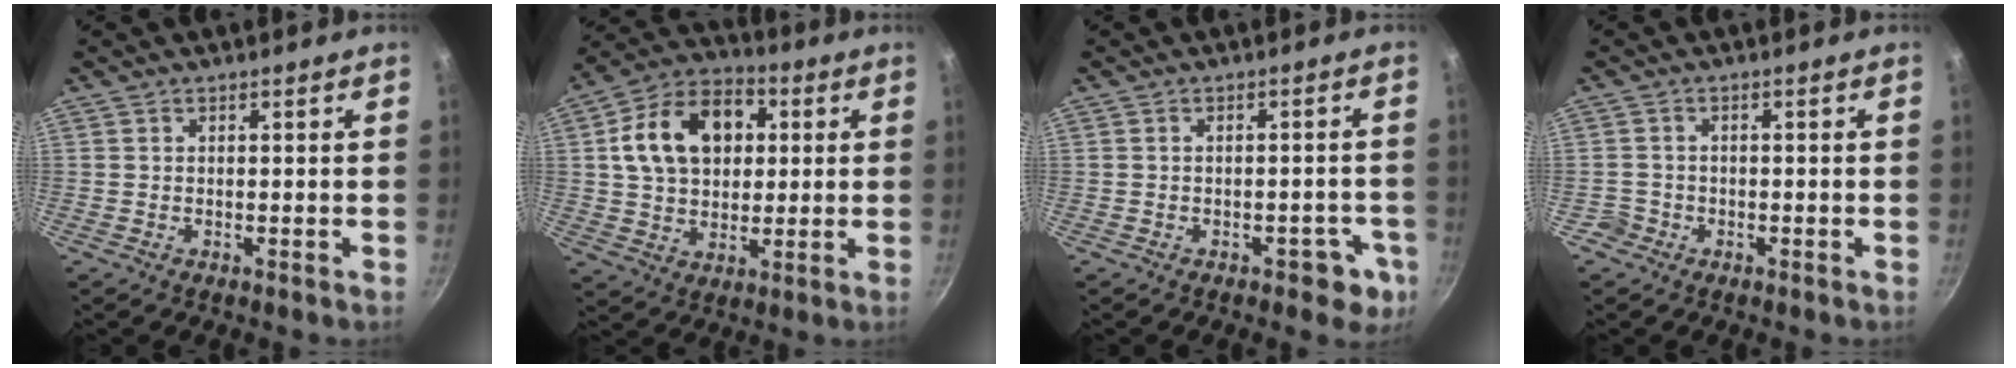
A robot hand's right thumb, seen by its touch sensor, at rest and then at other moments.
{"total": 16.7, "force": [3.6, 12.0, 11.1], "torque": [-0.158, 0.019, 0.050]}
{"total": 5.4, "force": [-2.4, 3.1, 3.7], "torque": [-0.016, 0.023, -0.016]}
{"total": 2.2, "force": [-1.2, 1.8, 0.0], "torque": [0.012, 0.024, -0.019]}